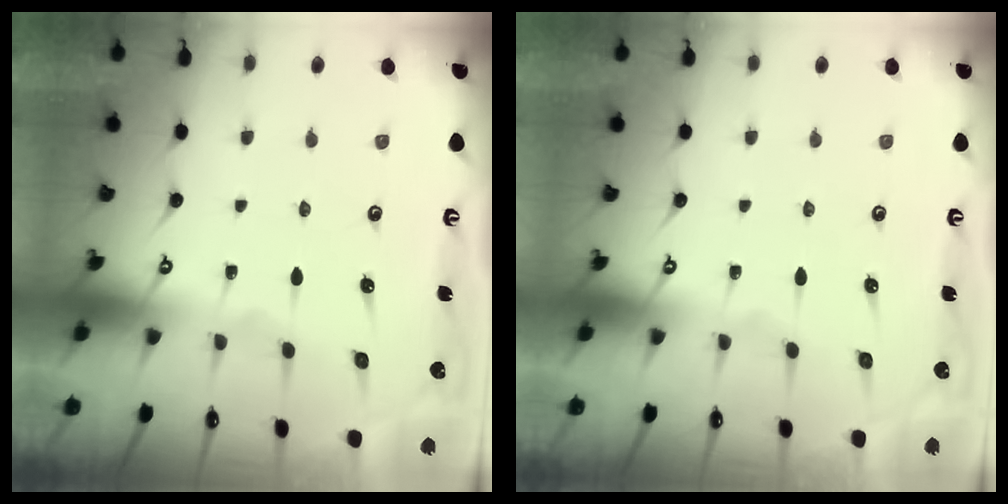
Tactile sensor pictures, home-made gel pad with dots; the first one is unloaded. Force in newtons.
{"total": 0.0}